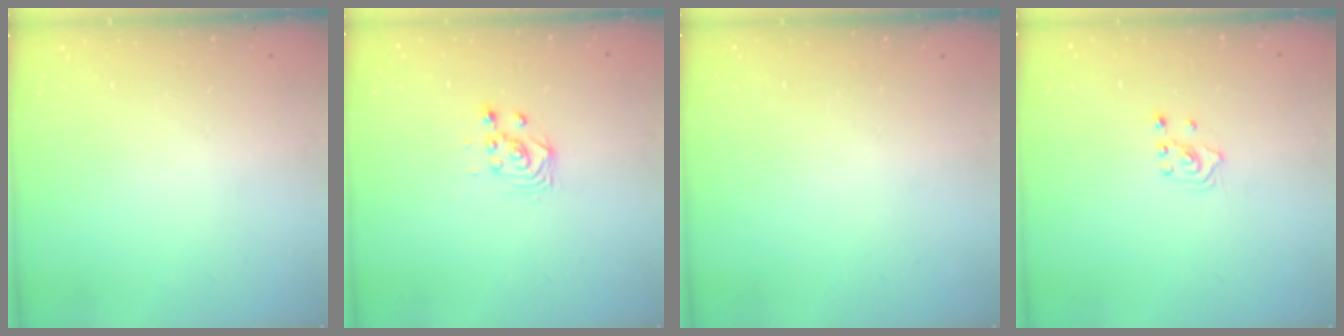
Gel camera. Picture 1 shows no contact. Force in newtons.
{"total": 3.0, "press": 2.9, "slide": 0.3}
{"total": 0.0}
{"total": 2.0, "press": 1.8, "slide": 0.9}